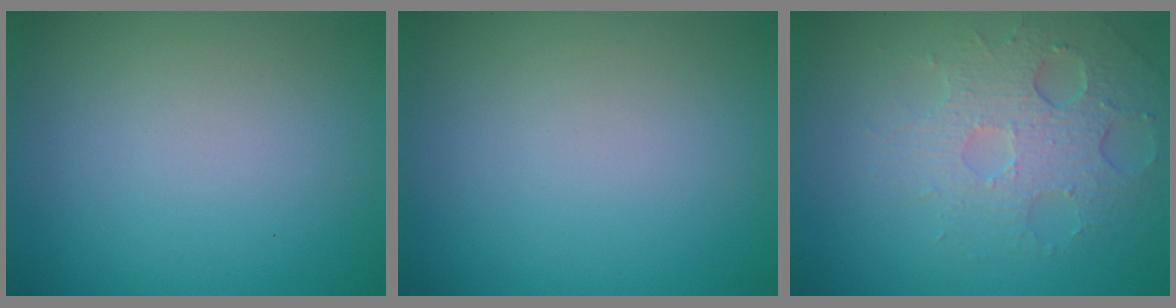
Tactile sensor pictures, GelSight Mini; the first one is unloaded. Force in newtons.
{"total": 0.0}
{"total": 4.0, "press": 3.6, "slide": 1.7}